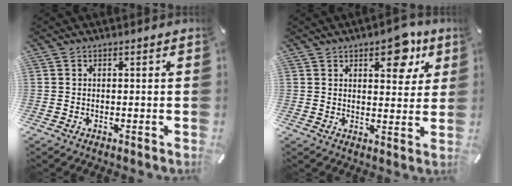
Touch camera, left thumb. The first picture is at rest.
{"total": 9.8, "force": [5.6, 5.1, 6.2], "torque": [-0.055, -0.033, 0.088]}